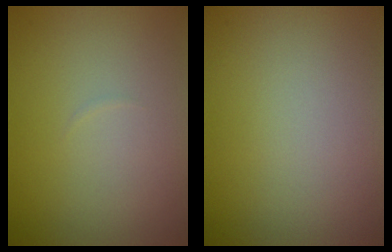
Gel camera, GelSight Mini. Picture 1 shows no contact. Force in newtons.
{"total": 0.0}